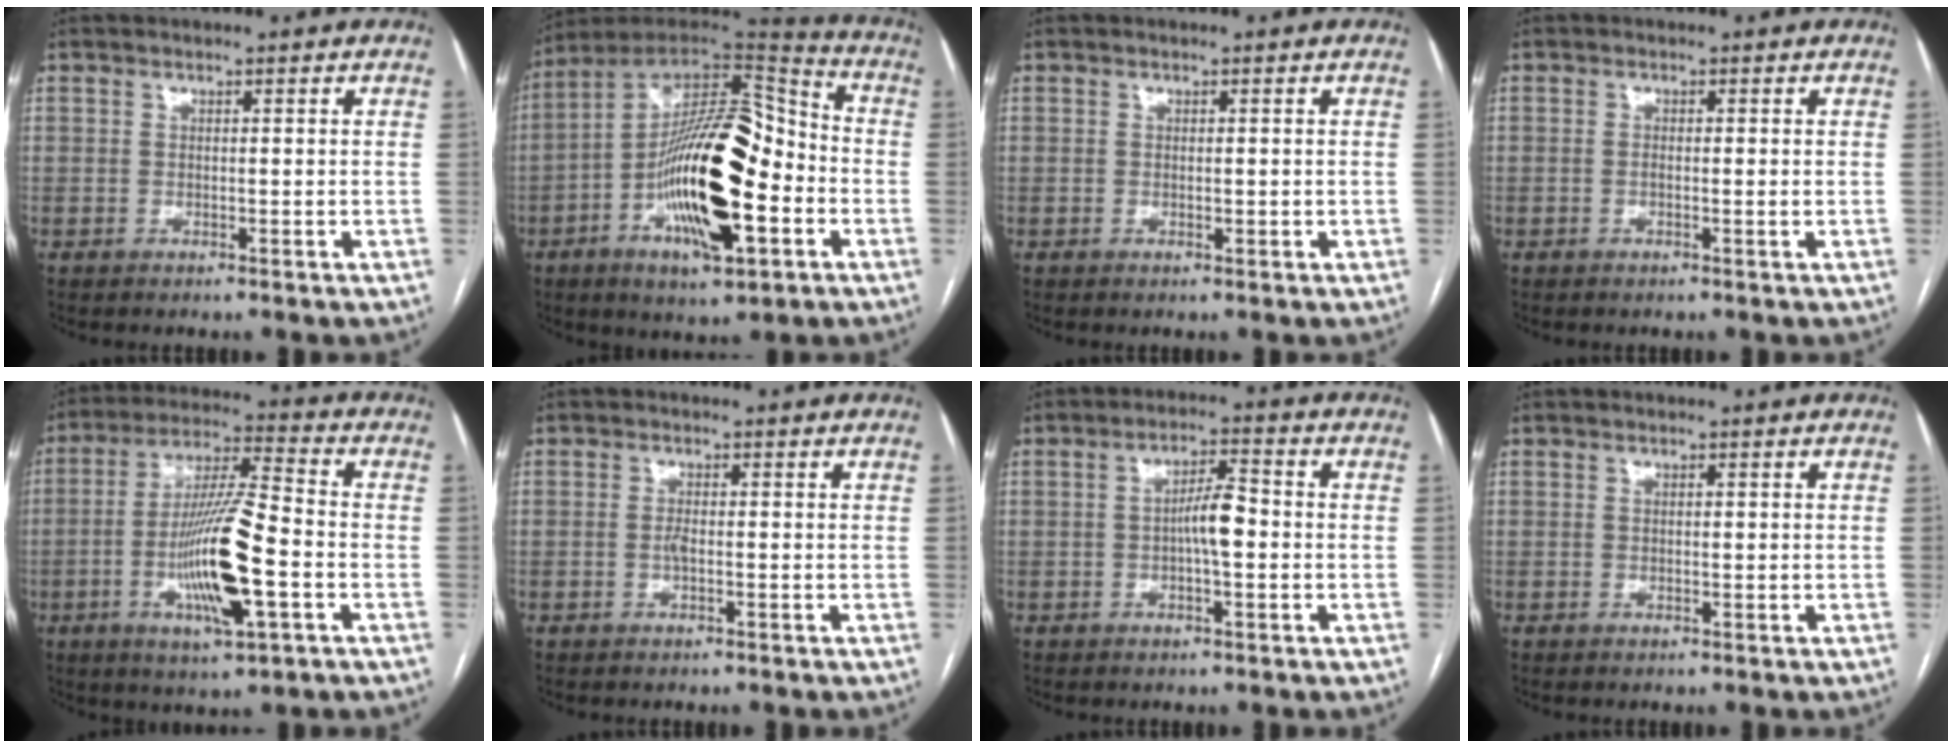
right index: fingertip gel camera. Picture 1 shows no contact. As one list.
[{"total": 22.8, "force": [-5.8, 6.9, 20.9], "torque": [-0.371, 0.006, -0.091]}, {"total": 0.8, "force": [0.0, 0.5, 0.6], "torque": [-0.009, -0.002, 0.002]}, {"total": 1.3, "force": [-0.1, 0.2, 1.3], "torque": [-0.022, -0.001, -0.001]}, {"total": 14.6, "force": [-4.0, 1.7, 14.0], "torque": [-0.265, -0.006, -0.071]}, {"total": 1.2, "force": [-0.3, 0.3, 1.1], "torque": [-0.025, 0.000, -0.006]}, {"total": 5.0, "force": [-0.6, 0.9, 4.8], "torque": [-0.088, 0.011, -0.010]}, {"total": 0.5, "force": [0.1, 0.1, 0.5], "torque": [-0.010, 0.000, 0.001]}]